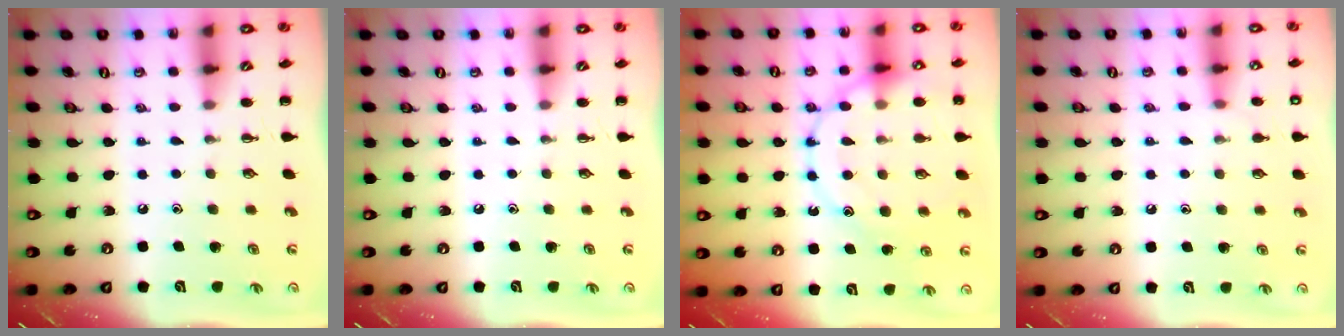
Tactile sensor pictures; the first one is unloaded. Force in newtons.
{"total": 0.0}
{"total": 18.2, "press": 18.1, "slide": 1.9}
{"total": 6.1, "press": 5.8, "slide": 1.9}